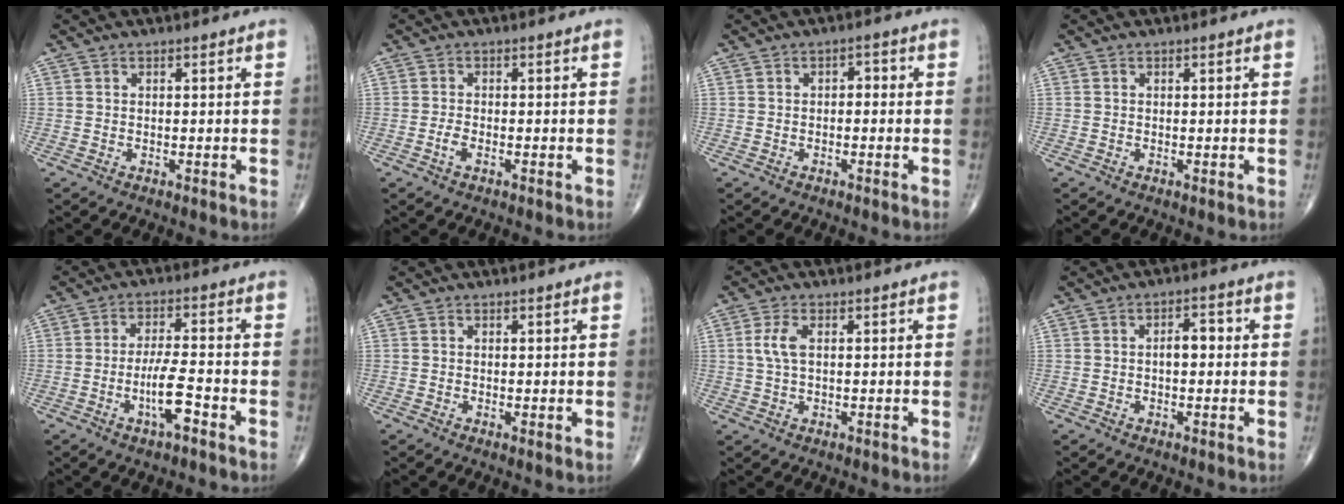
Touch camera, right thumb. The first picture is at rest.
{"total": 1.7, "force": [-0.7, 0.6, 1.3], "torque": [-0.032, 0.003, -0.015]}
{"total": 1.8, "force": [-0.2, 1.1, 1.4], "torque": [-0.011, 0.011, -0.009]}
{"total": 0.0}
{"total": 6.9, "force": [-3.0, 1.3, 6.0], "torque": [-0.118, 0.019, -0.052]}
{"total": 0.7, "force": [0.1, 0.1, 0.7], "torque": [-0.016, -0.005, -0.001]}
{"total": 3.6, "force": [0.7, 1.6, 3.2], "torque": [-0.080, 0.005, 0.013]}
{"total": 3.5, "force": [0.0, 1.8, 3.0], "torque": [-0.037, 0.012, -0.005]}